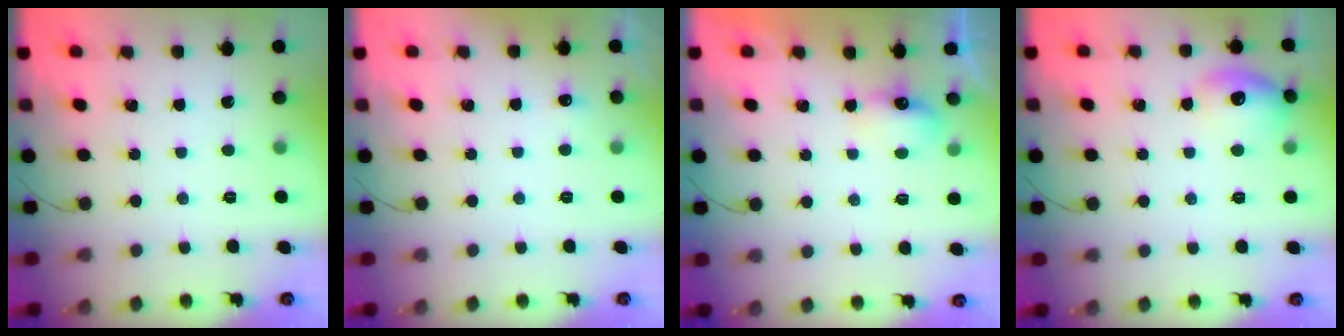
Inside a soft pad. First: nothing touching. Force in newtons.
{"total": 12.1, "press": 3.1, "slide": 11.7}
{"total": 5.3, "press": 5.2, "slide": 1.1}
{"total": 11.8, "press": 11.8, "slide": 0.8}